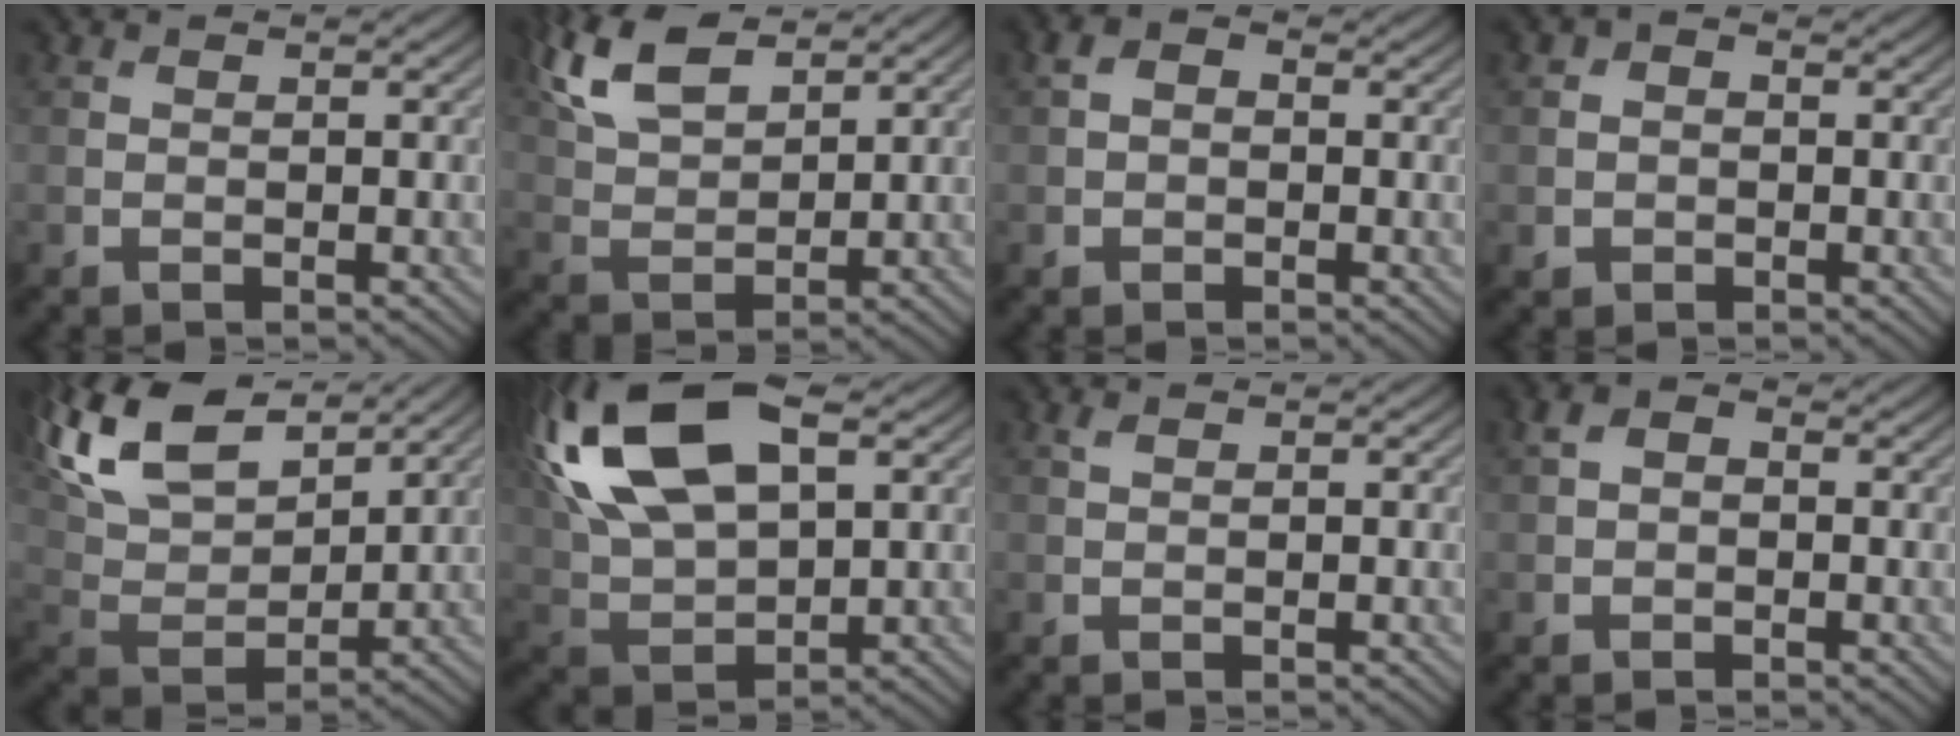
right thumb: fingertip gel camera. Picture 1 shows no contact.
{"total": 9.7, "force": [6.0, 4.2, 6.4], "torque": [-0.166, 0.013, 0.122]}
{"total": 2.1, "force": [-0.1, 1.7, 1.3], "torque": [-0.026, 0.001, -0.008]}
{"total": 1.9, "force": [-0.4, 1.8, 0.7], "torque": [-0.010, -0.003, -0.010]}
{"total": 16.4, "force": [10.9, 7.1, 10.0], "torque": [-0.242, 0.039, 0.174]}
{"total": 18.9, "force": [7.3, 9.9, 14.3], "torque": [-0.328, 0.033, 0.125]}
{"total": 0.7, "force": [0.5, 0.3, 0.4], "torque": [-0.014, 0.001, 0.010]}
{"total": 2.3, "force": [0.2, 1.7, 1.6], "torque": [-0.032, 0.003, -0.003]}